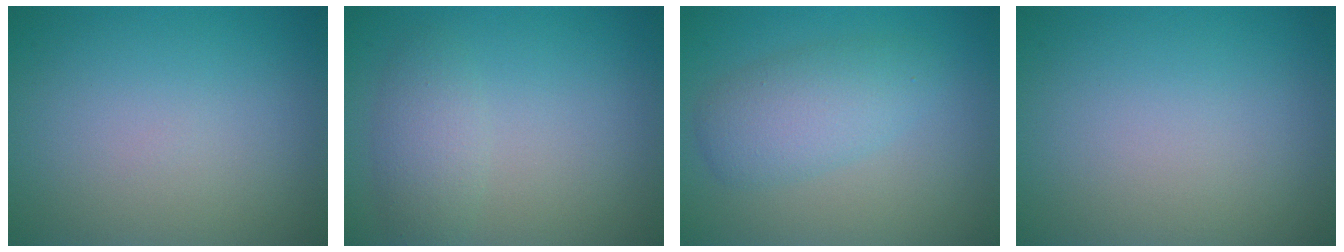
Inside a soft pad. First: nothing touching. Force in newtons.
{"total": 2.3, "press": 2.3, "slide": 0.0}
{"total": 3.8, "press": 3.8, "slide": 0.0}
{"total": 0.0}